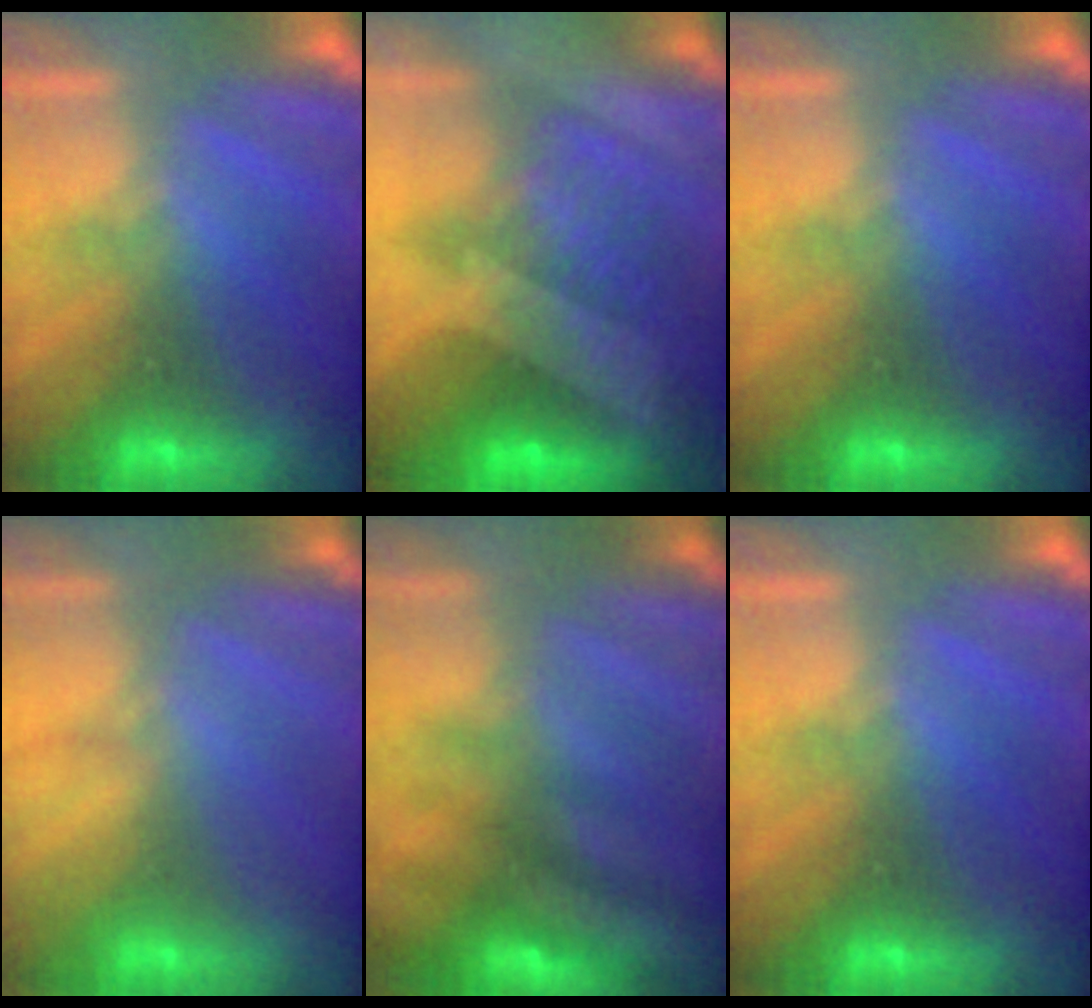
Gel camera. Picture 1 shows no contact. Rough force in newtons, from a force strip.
{"total": 9.8}
{"total": 0.0}
{"total": 3.0}
{"total": 2.4}
{"total": 0.0}